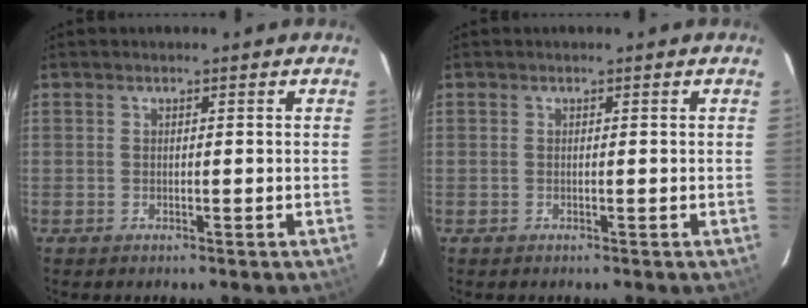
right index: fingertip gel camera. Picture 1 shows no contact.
{"total": 0.0}